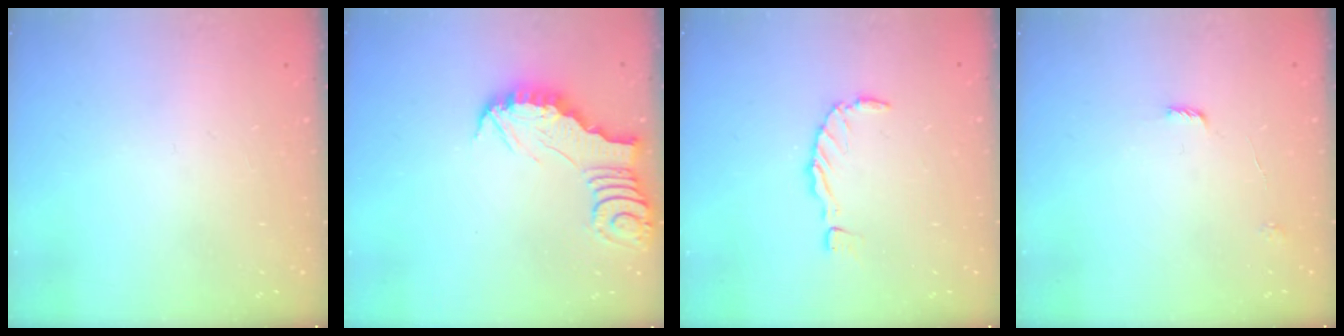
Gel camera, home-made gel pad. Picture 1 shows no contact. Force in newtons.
{"total": 3.2, "press": 3.1, "slide": 0.4}
{"total": 0.0}
{"total": 5.5, "press": 5.5, "slide": 0.4}